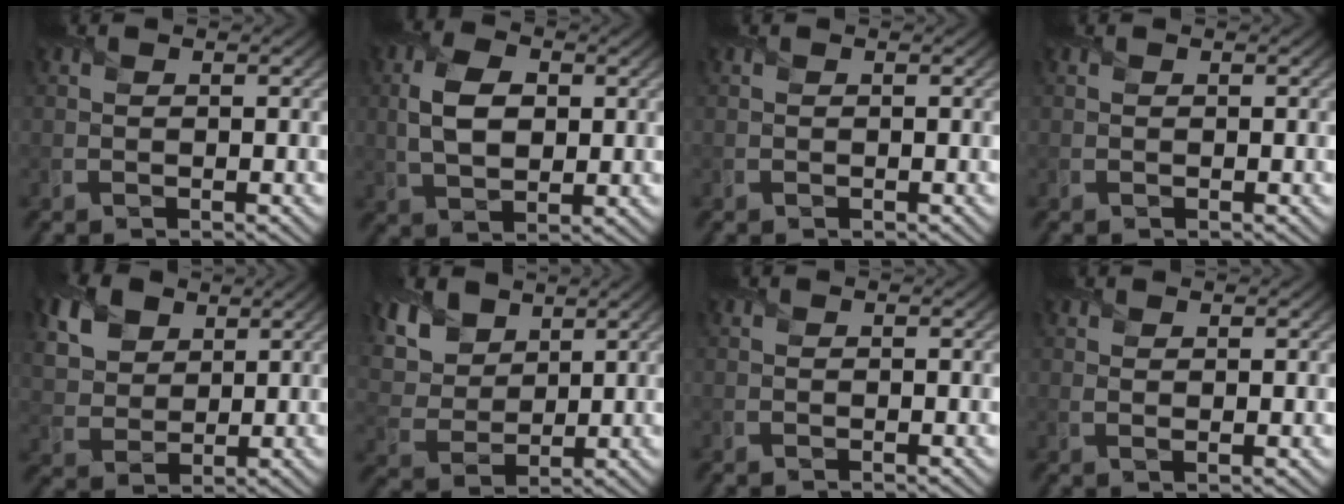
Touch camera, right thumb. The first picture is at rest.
{"total": 6.7, "force": [0.8, 4.2, 5.2], "torque": [-0.111, 0.002, 0.012]}
{"total": 0.0}
{"total": 0.0}
{"total": 7.4, "force": [3.7, 5.0, 4.1], "torque": [-0.118, 0.006, 0.073]}
{"total": 8.8, "force": [5.4, 5.4, 4.4], "torque": [-0.157, -0.003, 0.114]}
{"total": 0.0}
{"total": 1.0, "force": [0.6, 0.2, 0.8], "torque": [-0.020, -0.006, 0.013]}